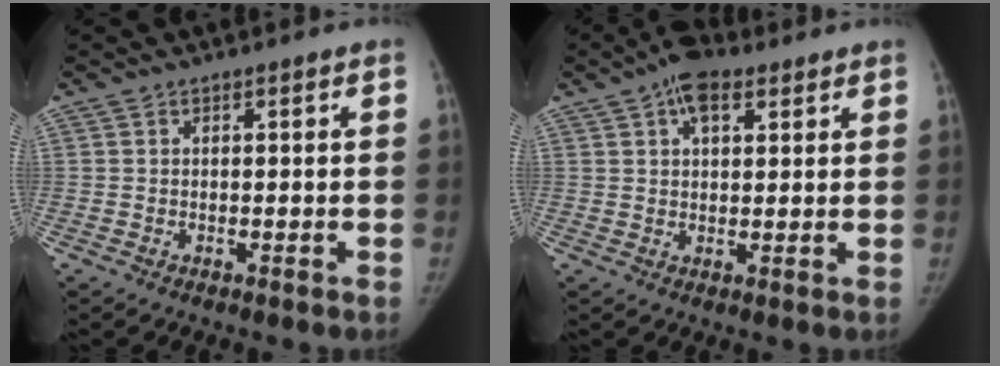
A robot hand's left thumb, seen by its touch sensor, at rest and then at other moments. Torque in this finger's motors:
{"motor_torque": [1.20, 0.56, 1.37, -1.04, 0.34]}